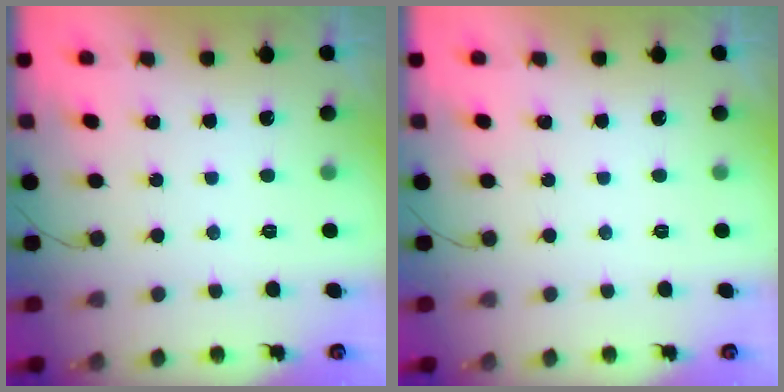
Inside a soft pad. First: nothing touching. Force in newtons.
{"total": 0.0}